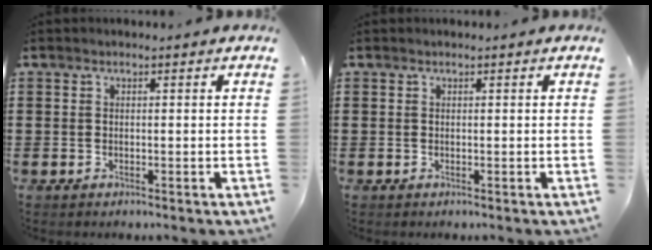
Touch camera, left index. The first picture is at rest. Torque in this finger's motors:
{"motor_torque": [0.24, -0.20, -0.09, -0.02]}